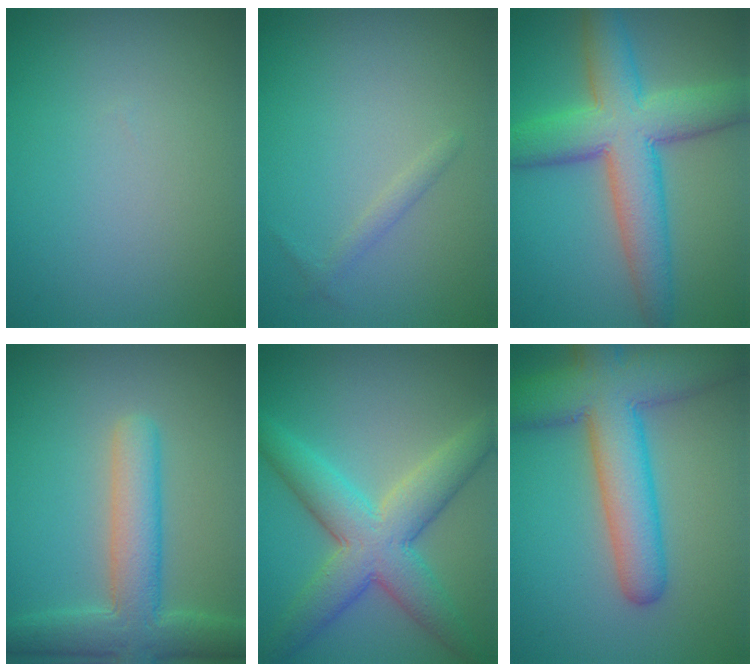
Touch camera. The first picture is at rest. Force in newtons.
{"total": 0.9, "press": 0.9, "slide": 0.1}
{"total": 8.9, "press": 8.9, "slide": 0.6}
{"total": 6.1, "press": 6.1, "slide": 0.6}
{"total": 7.4, "press": 7.3, "slide": 0.5}
{"total": 9.0, "press": 9.0, "slide": 0.3}